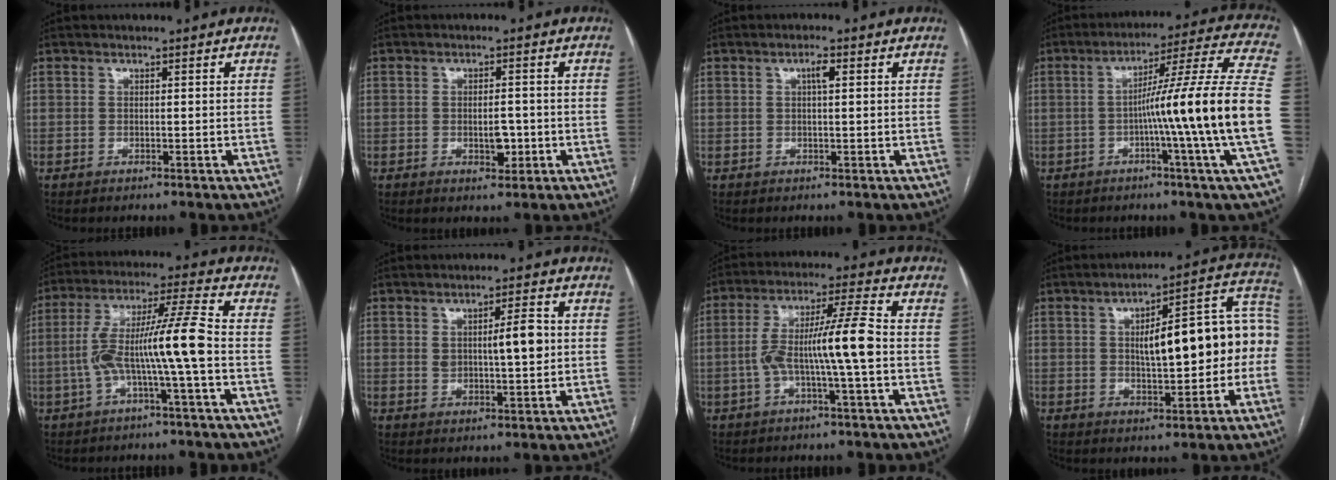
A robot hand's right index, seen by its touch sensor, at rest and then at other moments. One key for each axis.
{"total": 3.3, "fx": -0.8, "fy": 1.5, "fz": 2.9, "tx": -0.045, "ty": 0.001, "tz": -0.007}
{"total": 1.8, "fx": 0.5, "fy": 0.3, "fz": 1.7, "tx": -0.030, "ty": 0.004, "tz": 0.008}
{"total": 18.3, "fx": -3.5, "fy": -3.0, "fz": 17.7, "tx": -0.251, "ty": 0.000, "tz": -0.066}
{"total": 11.2, "fx": -2.2, "fy": -0.6, "fz": 11.0, "tx": -0.214, "ty": 0.028, "tz": -0.042}
{"total": 6.0, "fx": 1.1, "fy": 1.5, "fz": 5.7, "tx": -0.089, "ty": 0.005, "tz": 0.021}
{"total": 10.1, "fx": -1.6, "fy": -0.2, "fz": 10.0, "tx": -0.188, "ty": 0.023, "tz": -0.032}
{"total": 16.2, "fx": 0.3, "fy": 4.5, "fz": 15.6, "tx": -0.207, "ty": 0.049, "tz": 0.013}